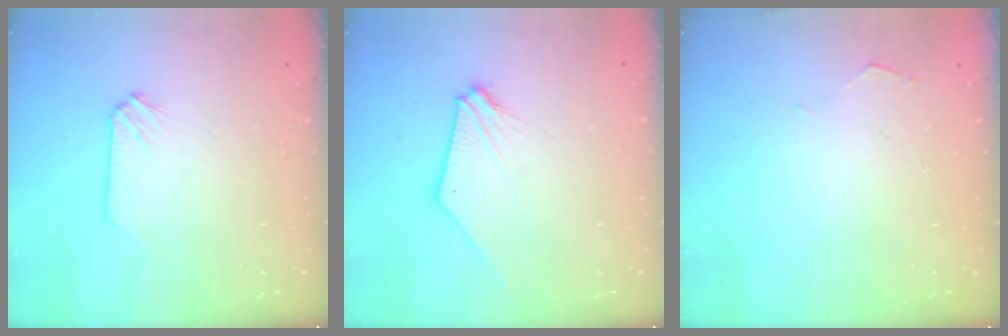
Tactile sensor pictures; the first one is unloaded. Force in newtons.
{"total": 1.8, "press": 1.8, "slide": 0.4}
{"total": 2.8, "press": 2.8, "slide": 0.4}